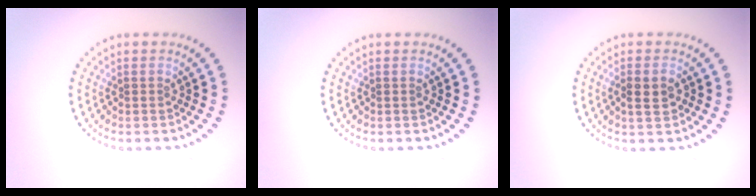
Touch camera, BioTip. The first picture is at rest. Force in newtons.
{"total": 0.0}
{"total": 2.3, "press": 2.2, "slide": 0.5}